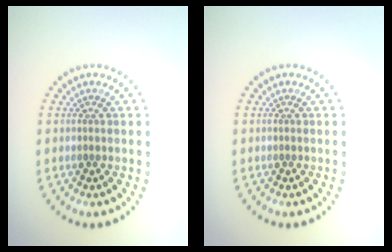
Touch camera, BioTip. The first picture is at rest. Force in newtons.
{"total": 0.0}